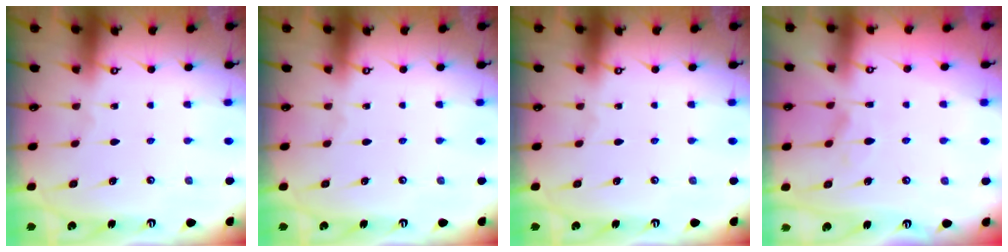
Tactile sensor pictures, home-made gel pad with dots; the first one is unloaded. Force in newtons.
{"total": 0.0}
{"total": 0.0}
{"total": 1.6, "press": 1.2, "slide": 1.0}